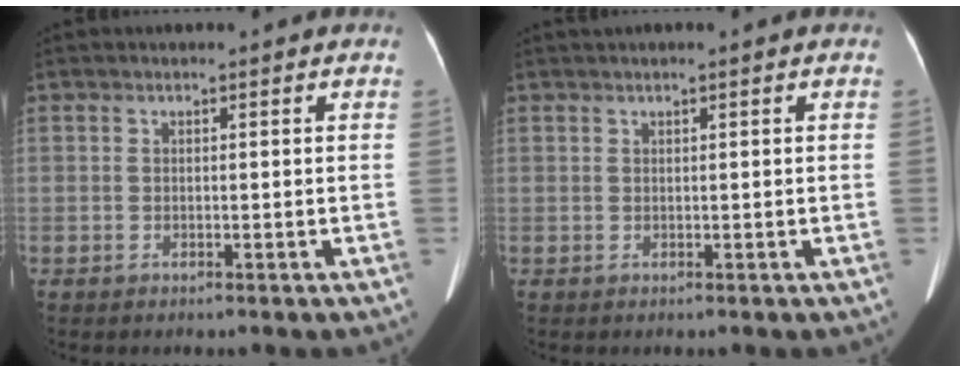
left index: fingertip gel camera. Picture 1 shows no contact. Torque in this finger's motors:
{"motor_torque": [-1.16, 0.78, -1.06, -0.05]}